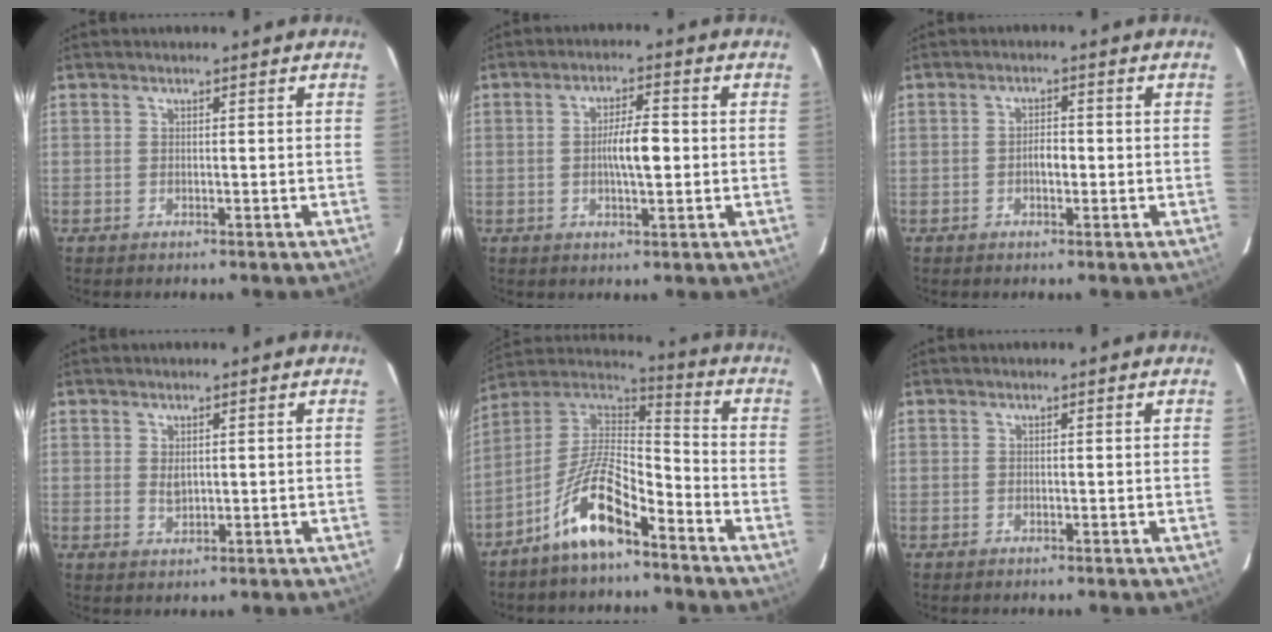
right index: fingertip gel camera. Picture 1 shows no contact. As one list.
[{"total": 5.4, "force": [-0.3, 1.1, 5.3], "torque": [-0.095, 0.006, -0.006]}, {"total": 2.3, "force": [-0.6, 1.0, 2.0], "torque": [-0.032, 0.005, -0.010]}, {"total": 1.7, "force": [0.4, 1.0, 1.3], "torque": [-0.023, -0.006, 0.010]}, {"total": 12.6, "force": [-8.0, 3.2, 9.2], "torque": [-0.183, 0.019, -0.151]}, {"total": 0.0}]